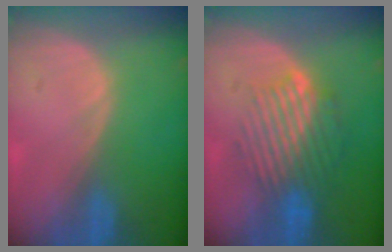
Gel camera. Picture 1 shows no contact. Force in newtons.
{"total": 9.2, "press": 8.0, "slide": 4.7}